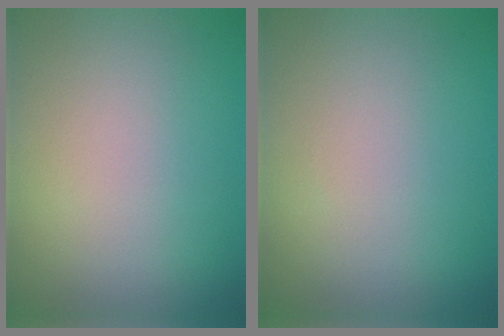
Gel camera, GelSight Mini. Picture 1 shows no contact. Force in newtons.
{"total": 0.0}